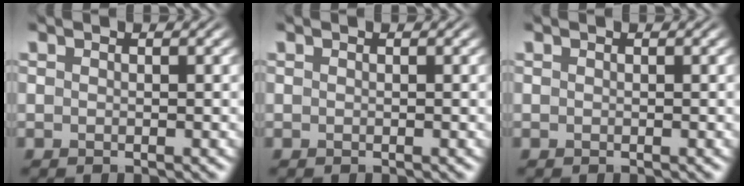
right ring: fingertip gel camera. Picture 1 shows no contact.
{"total": 0.0}
{"total": 0.0}